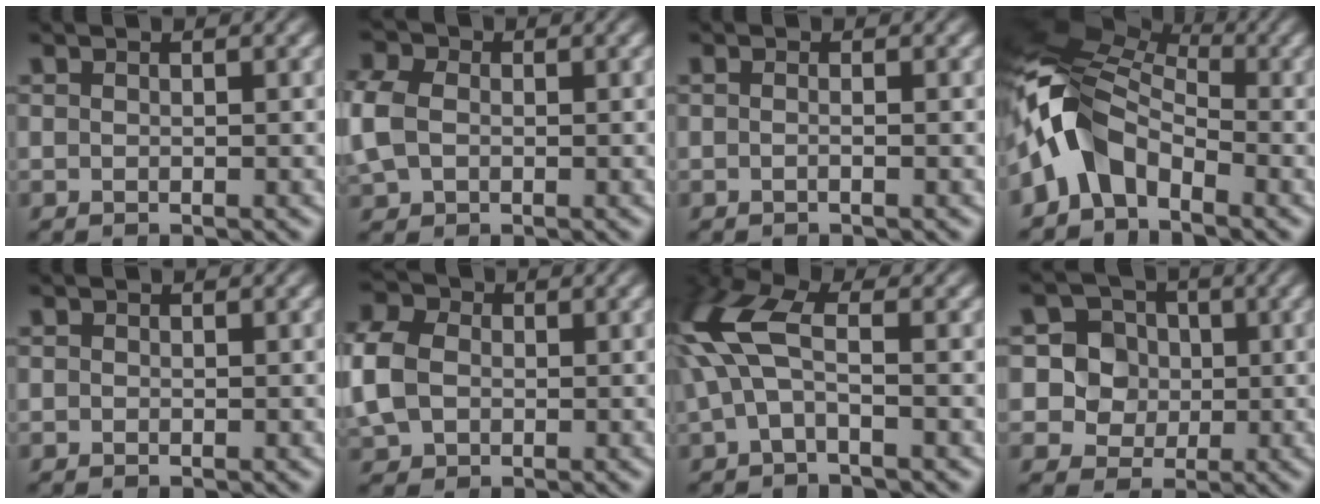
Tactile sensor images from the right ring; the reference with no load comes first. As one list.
[{"total": 4.0, "force": [0.1, 3.6, 1.7], "torque": [-0.064, -0.008, 0.010]}, {"total": 0.8, "force": [-0.5, 0.2, 0.5], "torque": [-0.014, 0.001, -0.011]}, {"total": 10.9, "force": [1.2, 8.0, 7.3], "torque": [-0.162, 0.001, 0.007]}, {"total": 0.6, "force": [-0.1, 0.6, 0.0], "torque": [-0.001, -0.002, -0.001]}, {"total": 5.8, "force": [0.4, 5.2, 2.5], "torque": [-0.076, -0.005, 0.009]}, {"total": 5.2, "force": [0.6, 3.1, 4.1], "torque": [-0.107, -0.005, 0.015]}, {"total": 11.3, "force": [0.0, 10.6, 4.0], "torque": [-0.104, -0.039, 0.001]}]